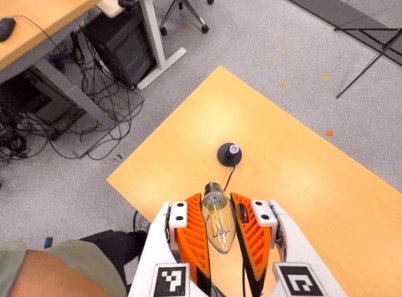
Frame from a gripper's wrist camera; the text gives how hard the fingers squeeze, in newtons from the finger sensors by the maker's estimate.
{"total": 20.9, "left": 22.8, "right": 19.0}